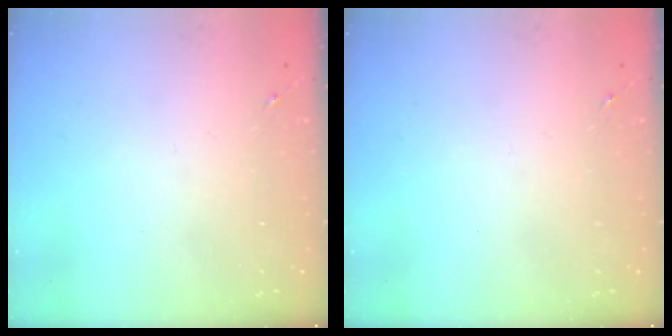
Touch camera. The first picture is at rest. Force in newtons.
{"total": 0.0}